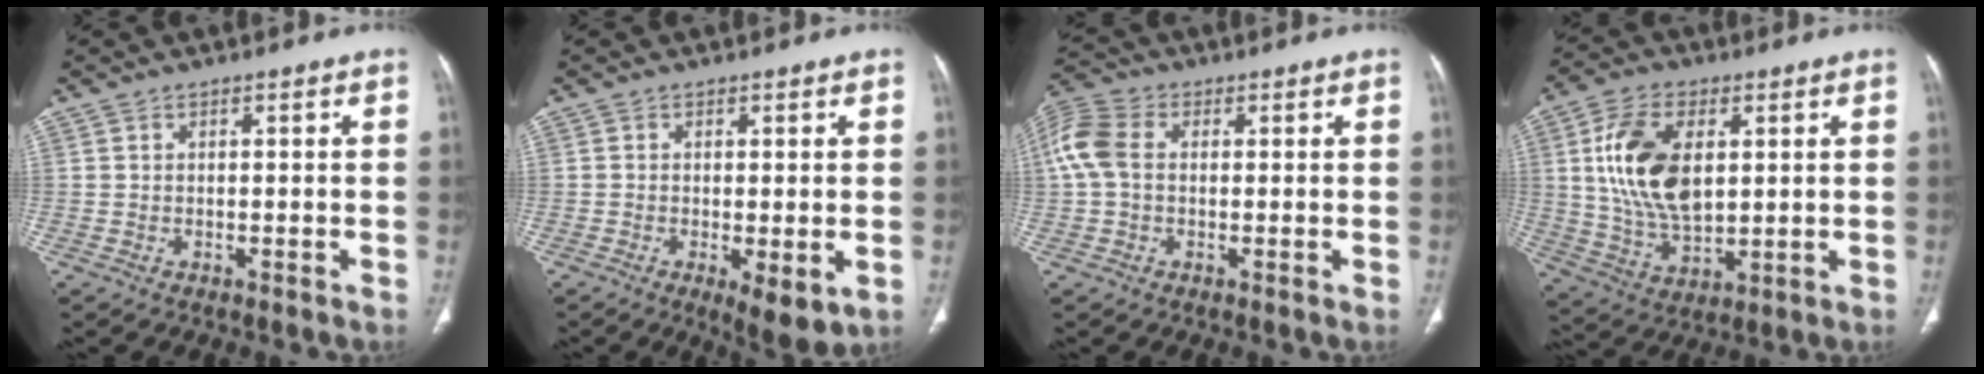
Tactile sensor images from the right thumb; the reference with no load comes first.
{"total": 6.0, "force": [-1.6, 2.0, 5.4], "torque": [-0.085, -0.019, -0.020]}
{"total": 8.3, "force": [0.7, 5.8, 5.8], "torque": [-0.141, 0.026, 0.009]}
{"total": 15.6, "force": [3.2, 8.9, 12.4], "torque": [-0.228, -0.009, 0.066]}